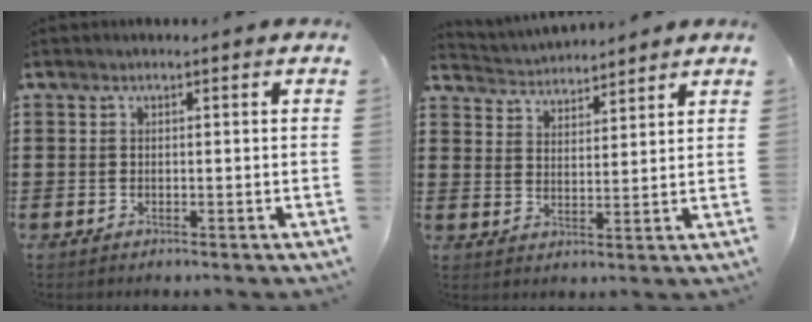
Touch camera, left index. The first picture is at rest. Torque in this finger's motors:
{"motor_torque": [1.26, -0.88, 0.25, 0.06]}